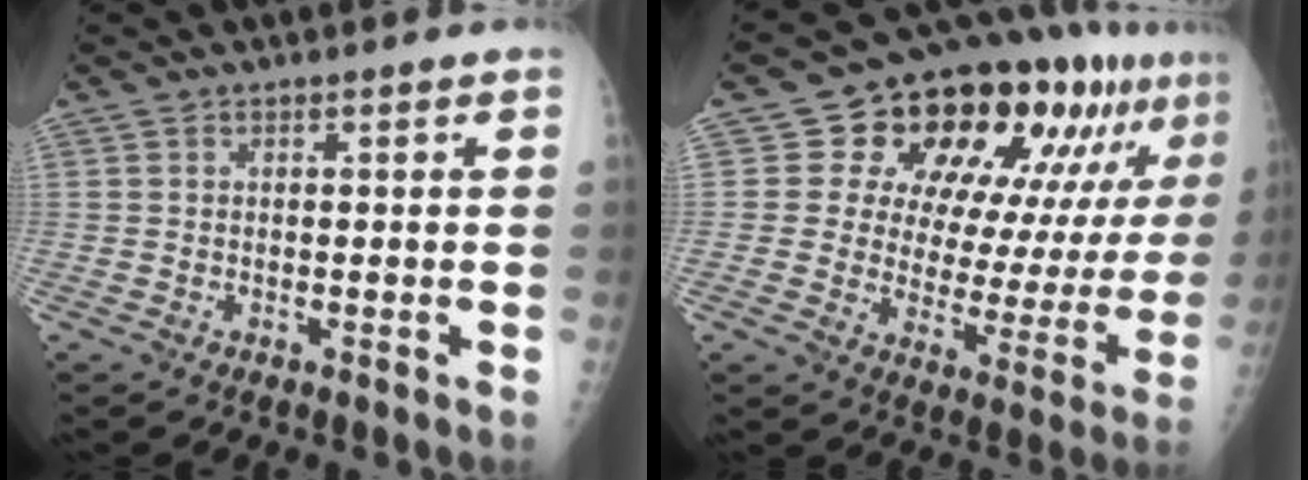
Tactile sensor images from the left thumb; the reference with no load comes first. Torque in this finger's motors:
{"motor_torque": [0.28, 0.25, -0.27, -0.30, 0.09]}